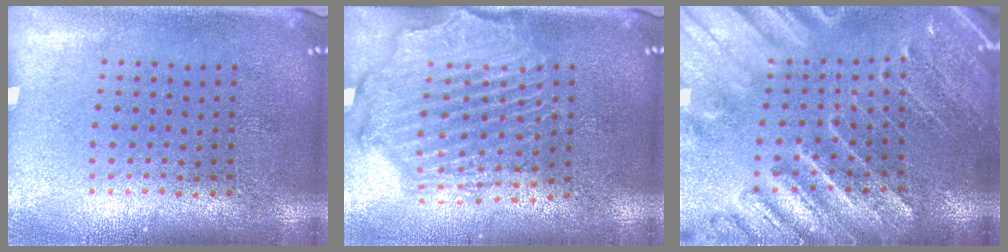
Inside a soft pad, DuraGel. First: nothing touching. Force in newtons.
{"total": 2.1, "press": 2.1, "slide": 0.5}
{"total": 3.2, "press": 3.0, "slide": 1.1}